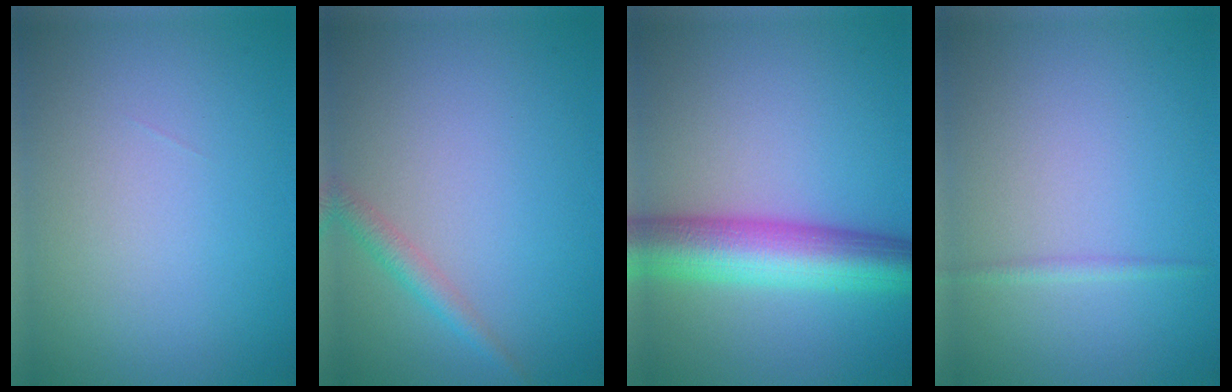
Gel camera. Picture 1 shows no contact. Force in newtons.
{"total": 1.8, "press": 1.8, "slide": 0.1}
{"total": 8.1, "press": 8.1, "slide": 0.3}
{"total": 0.8, "press": 0.8, "slide": 0.1}